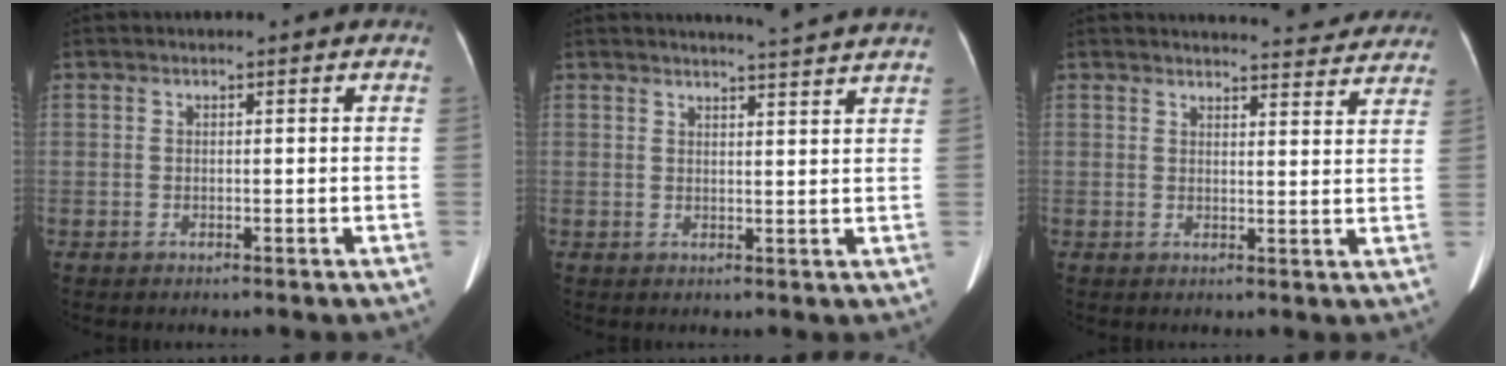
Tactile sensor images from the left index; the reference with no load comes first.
{"total": 6.1, "force": [5.7, -1.2, 1.8], "torque": [-0.029, -0.003, 0.060]}
{"total": 11.5, "force": [11.1, 1.7, 2.3], "torque": [-0.012, -0.012, 0.111]}